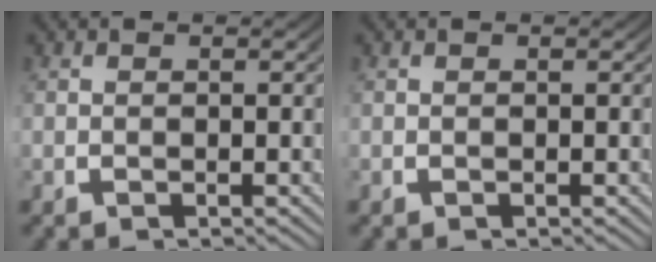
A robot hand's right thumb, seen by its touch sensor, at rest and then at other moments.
{"total": 0.0}